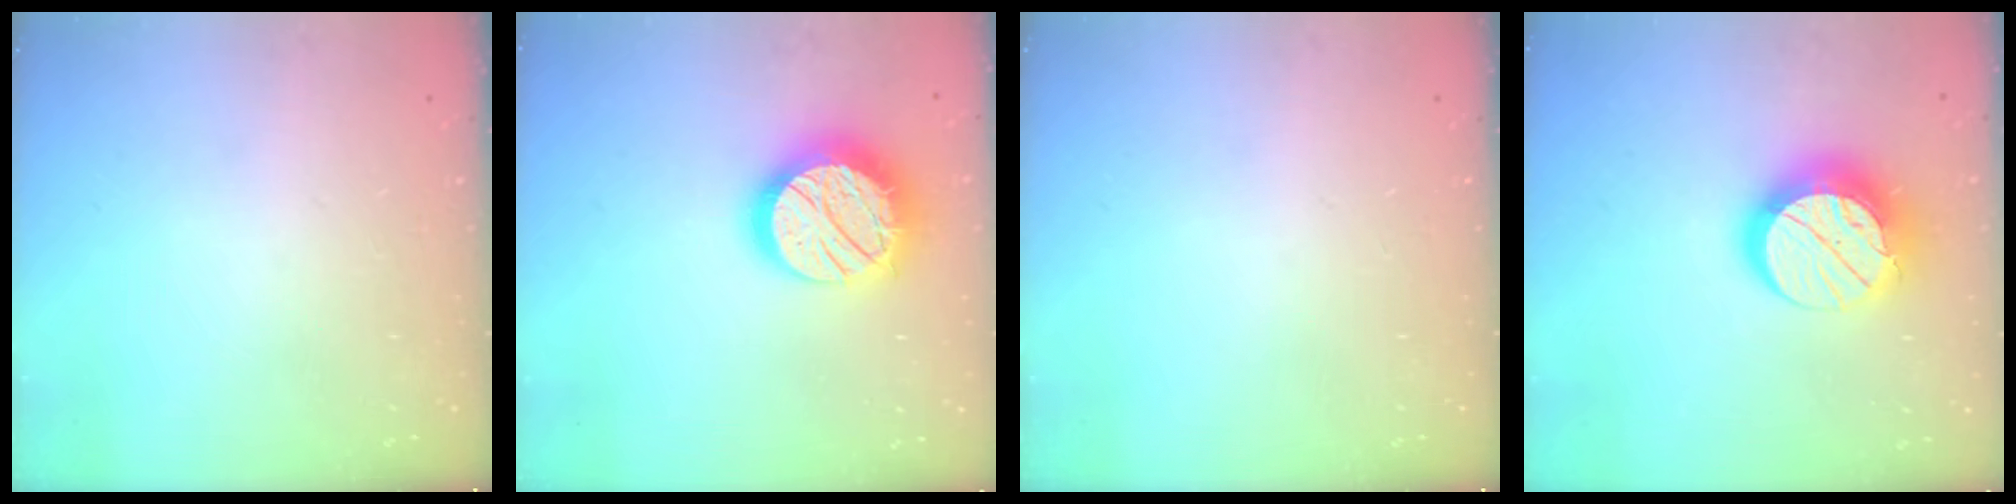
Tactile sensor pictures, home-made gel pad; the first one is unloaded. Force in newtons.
{"total": 19.7, "press": 19.6, "slide": 0.9}
{"total": 0.0}
{"total": 14.5, "press": 14.4, "slide": 1.0}